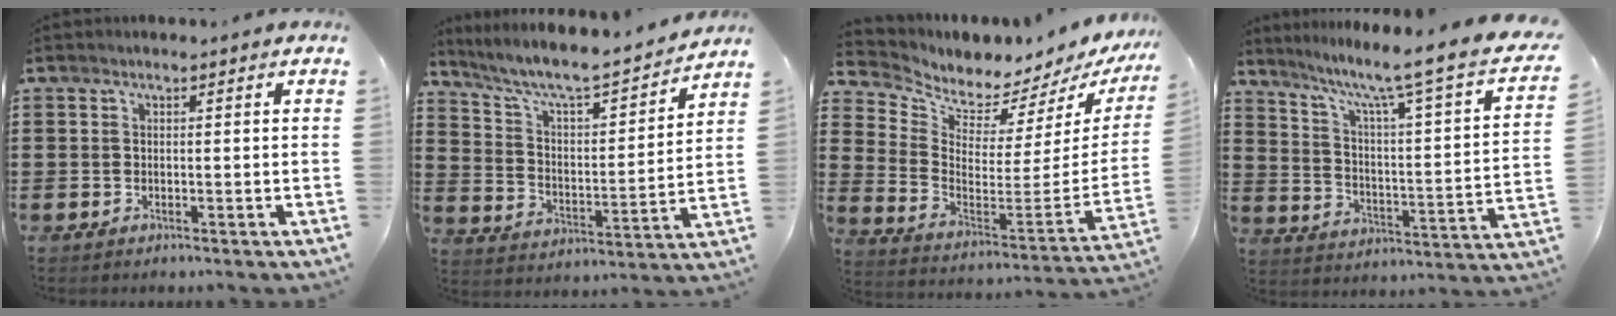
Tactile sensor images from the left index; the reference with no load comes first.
{"total": 6.7, "force": [5.9, 0.7, 3.1], "torque": [-0.087, -0.045, 0.093]}
{"total": 3.3, "force": [3.1, 0.8, 0.1], "torque": [-0.022, -0.055, 0.047]}
{"total": 7.3, "force": [5.5, -0.1, 4.8], "torque": [-0.106, -0.055, 0.076]}